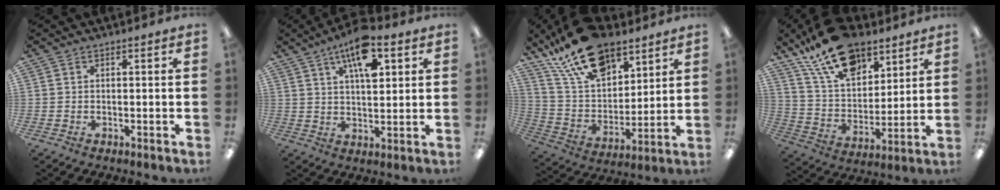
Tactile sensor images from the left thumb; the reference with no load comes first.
{"total": 12.4, "force": [6.5, 5.2, 9.1], "torque": [-0.143, -0.021, 0.110]}
{"total": 20.1, "force": [14.3, 9.8, 10.2], "torque": [-0.192, -0.071, 0.259]}
{"total": 19.4, "force": [13.2, 9.9, 10.2], "torque": [-0.184, -0.062, 0.239]}